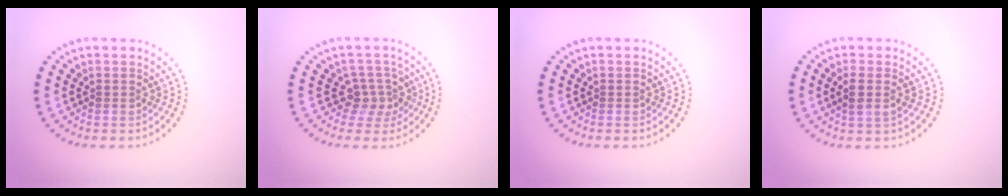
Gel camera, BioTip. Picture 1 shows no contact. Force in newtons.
{"total": 2.7, "press": 2.0, "slide": 1.8}
{"total": 0.0}
{"total": 1.9, "press": 1.7, "slide": 0.9}